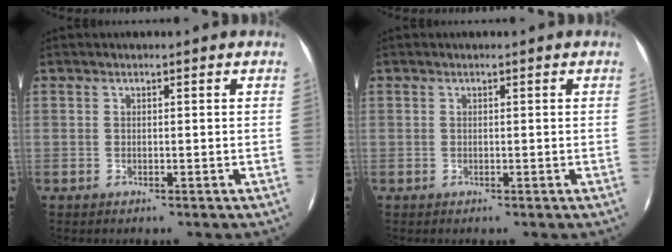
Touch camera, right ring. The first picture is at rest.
{"total": 0.0}